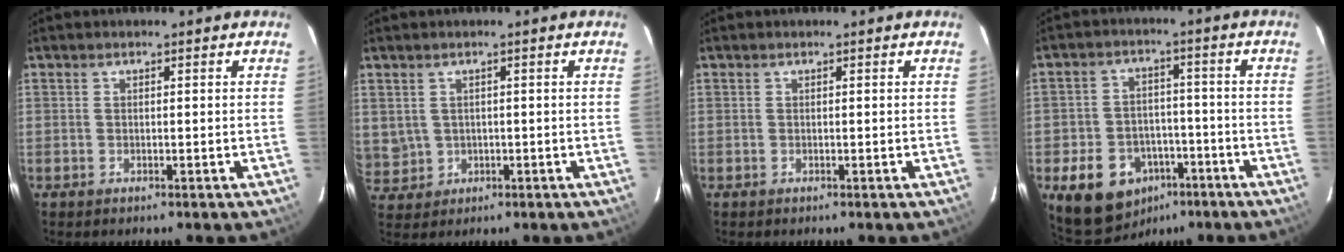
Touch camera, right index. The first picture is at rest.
{"total": 6.0, "force": [0.6, 5.6, 2.1], "torque": [-0.058, 0.007, 0.034]}
{"total": 0.0}
{"total": 12.8, "force": [-6.8, 9.5, 5.2], "torque": [-0.132, 0.024, -0.082]}